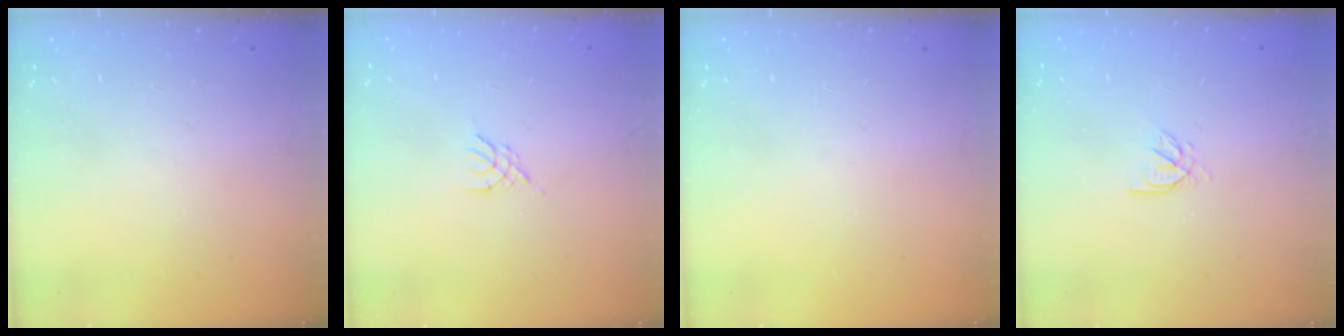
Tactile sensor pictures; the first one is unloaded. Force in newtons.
{"total": 2.6, "press": 2.5, "slide": 0.6}
{"total": 0.0}
{"total": 2.2, "press": 2.2, "slide": 0.4}